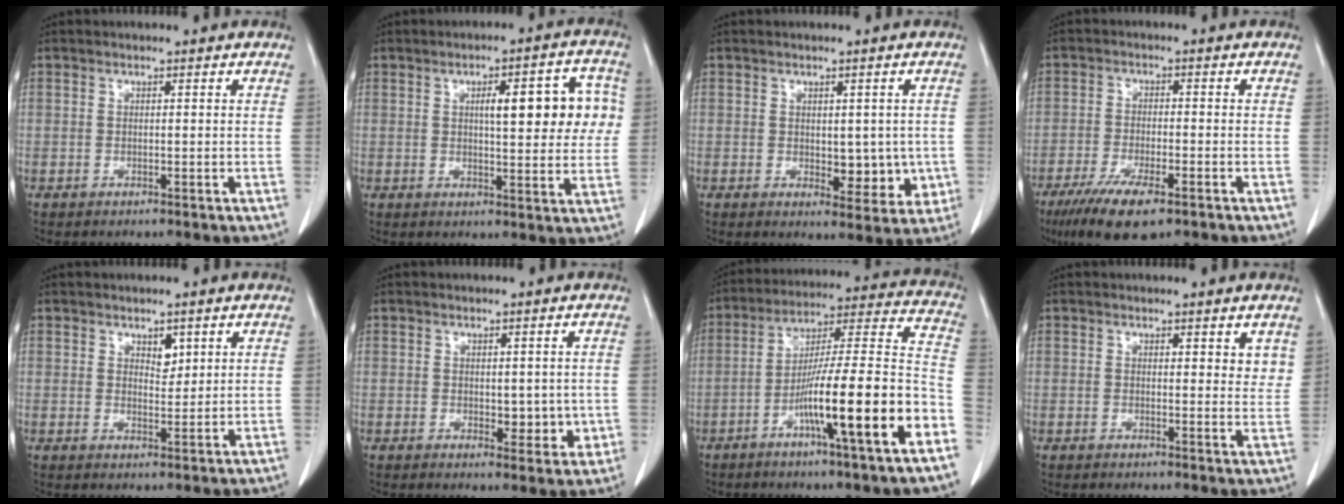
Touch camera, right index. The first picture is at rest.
{"total": 11.0, "force": [2.3, 3.1, 10.3], "torque": [-0.128, 0.025, 0.029]}
{"total": 5.7, "force": [-0.4, 3.3, 4.7], "torque": [-0.044, -0.005, 0.008]}
{"total": 9.1, "force": [-5.8, 2.1, 6.7], "torque": [-0.119, -0.018, -0.096]}
{"total": 2.3, "force": [1.3, 1.2, 1.4], "torque": [-0.018, -0.005, 0.026]}
{"total": 4.0, "force": [-0.1, 2.4, 3.2], "torque": [-0.030, -0.006, 0.008]}
{"total": 19.0, "force": [-7.9, 0.0, 17.2], "torque": [-0.261, -0.001, -0.128]}
{"total": 3.3, "force": [2.3, 1.1, 2.1], "torque": [-0.017, -0.014, 0.025]}